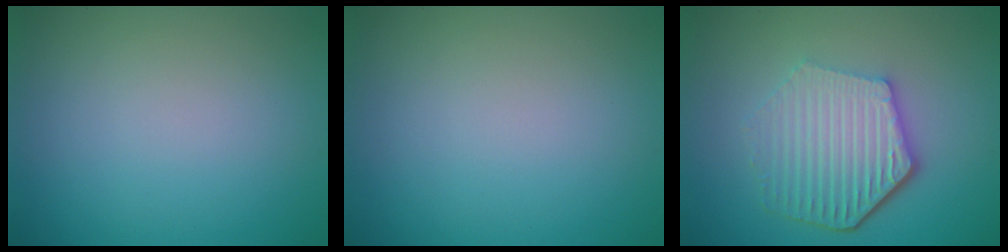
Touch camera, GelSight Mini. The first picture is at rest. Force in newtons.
{"total": 0.0}
{"total": 6.1, "press": 4.5, "slide": 4.1}